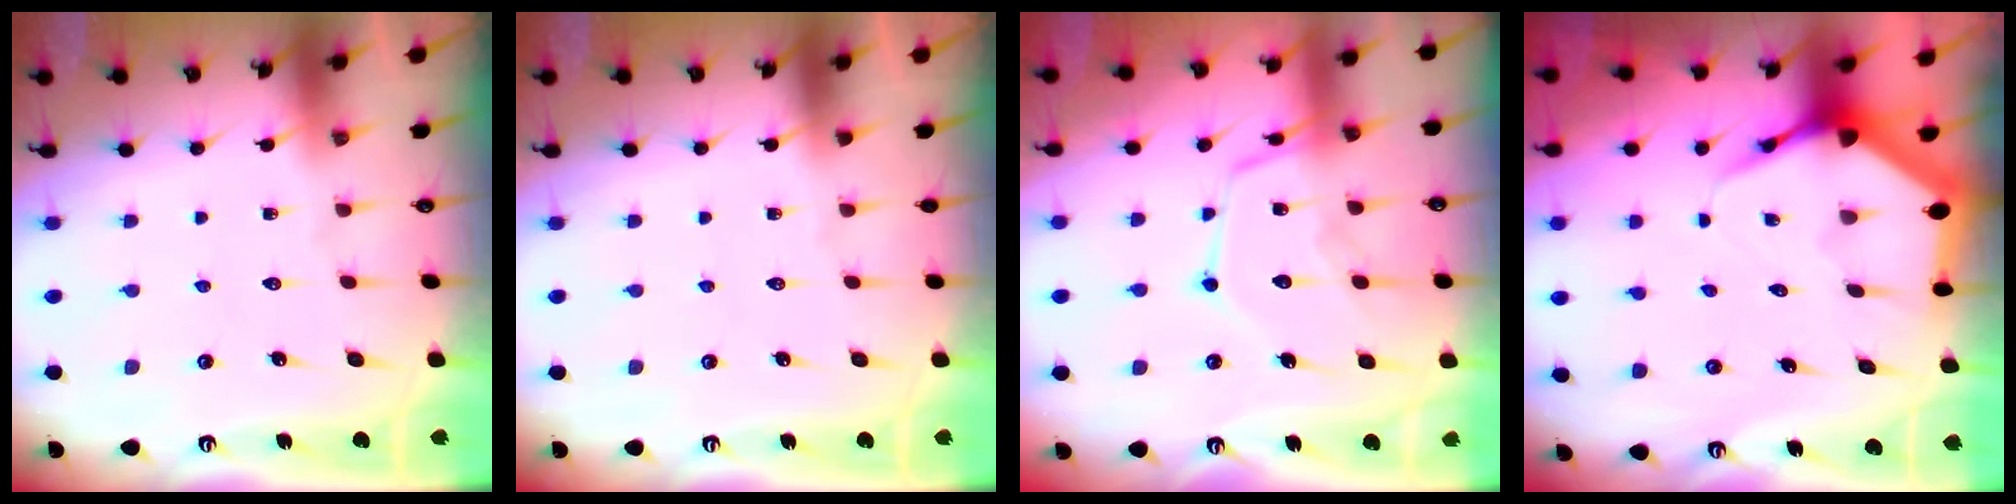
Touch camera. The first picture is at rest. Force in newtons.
{"total": 0.0}
{"total": 15.8, "press": 15.7, "slide": 1.4}
{"total": 6.2, "press": 6.2, "slide": 0.7}